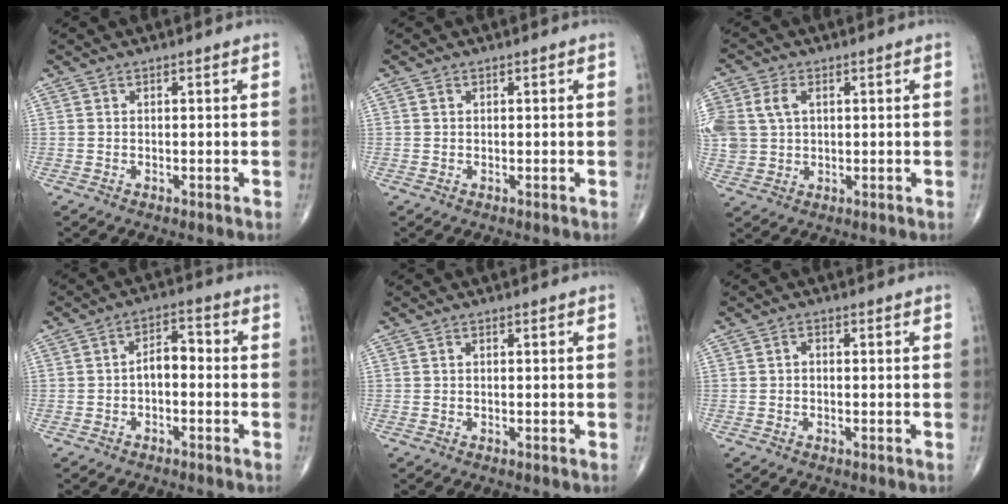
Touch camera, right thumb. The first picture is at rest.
{"total": 0.5, "force": [0.2, 0.4, 0.2], "torque": [-0.003, -0.001, 0.004]}
{"total": 11.9, "force": [2.8, 8.8, 7.4], "torque": [-0.195, 0.010, 0.061]}
{"total": 4.9, "force": [-0.9, 2.8, 3.9], "torque": [-0.051, 0.027, -0.025]}
{"total": 0.0}
{"total": 1.1, "force": [-0.1, 0.8, 0.8], "torque": [-0.008, 0.003, -0.006]}